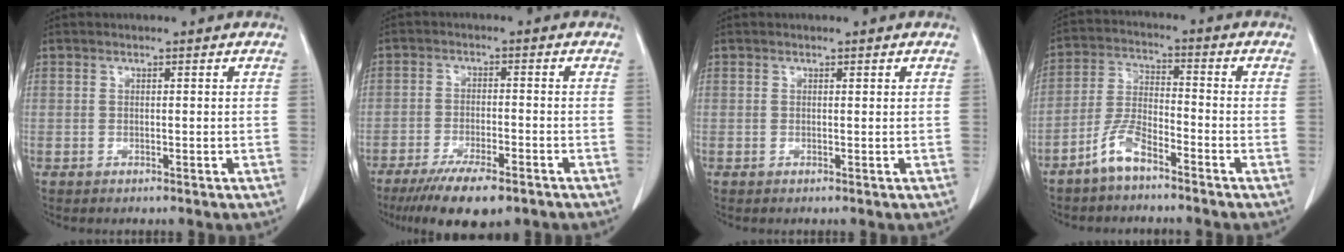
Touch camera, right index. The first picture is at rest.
{"total": 9.7, "force": [-6.9, 2.4, 6.3], "torque": [-0.102, -0.017, -0.109]}
{"total": 0.0}
{"total": 6.2, "force": [-4.5, 1.6, 3.9], "torque": [-0.091, 0.000, -0.095]}